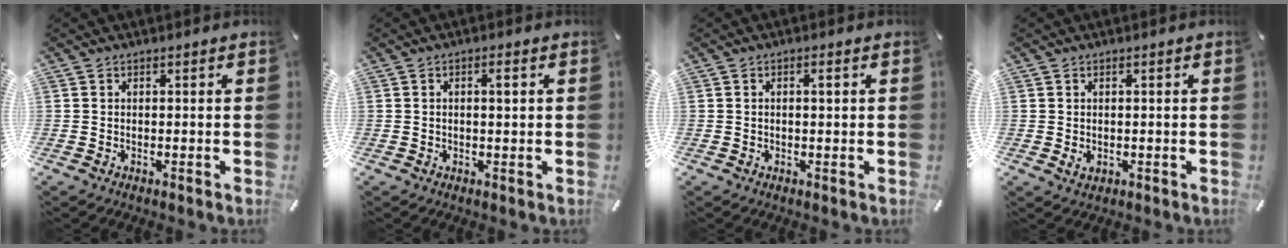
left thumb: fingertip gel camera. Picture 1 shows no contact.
{"total": 2.1, "force": [0.3, 0.7, 2.0], "torque": [-0.040, 0.005, 0.003]}
{"total": 1.5, "force": [0.2, 0.5, 1.4], "torque": [-0.029, 0.004, 0.001]}
{"total": 1.7, "force": [-0.4, 1.2, 1.1], "torque": [-0.012, -0.001, -0.008]}